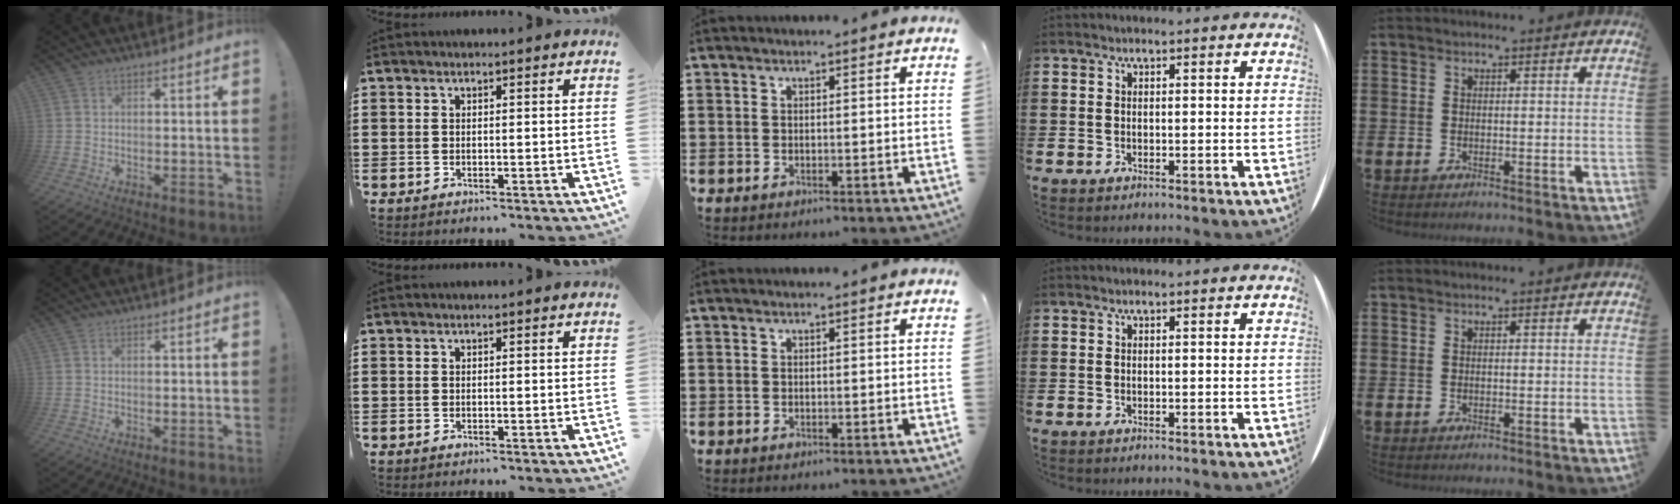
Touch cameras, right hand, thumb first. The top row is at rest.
{}